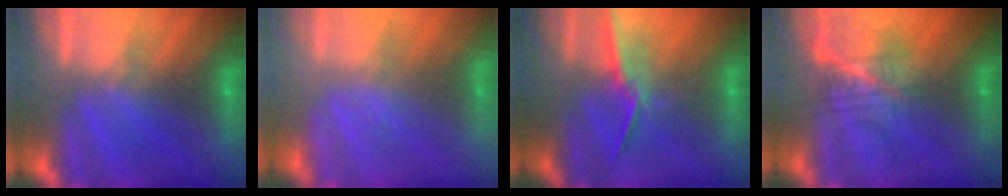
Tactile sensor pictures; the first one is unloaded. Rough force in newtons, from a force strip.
{"total": 2.4}
{"total": 1.2}
{"total": 2.4}